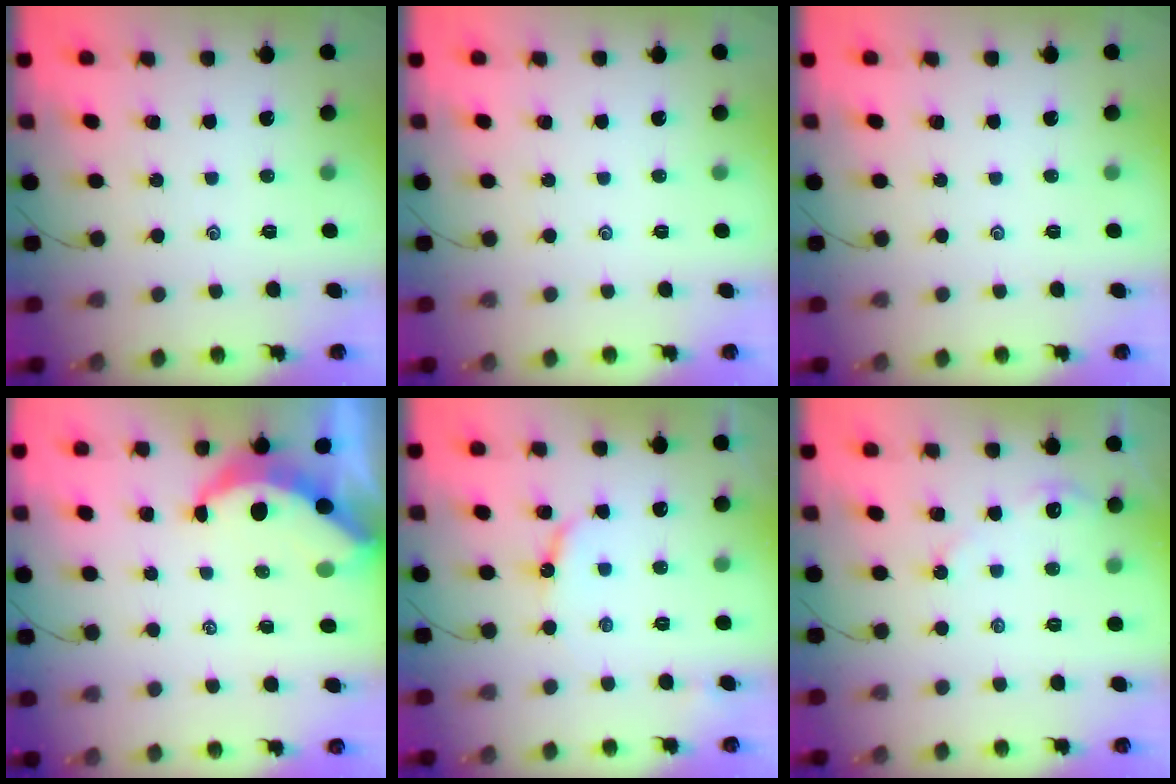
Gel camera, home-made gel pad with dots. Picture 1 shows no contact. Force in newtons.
{"total": 0.0}
{"total": 0.0}
{"total": 6.3, "press": 6.3, "slide": 0.2}
{"total": 5.3, "press": 5.3, "slide": 0.5}
{"total": 3.6, "press": 3.6, "slide": 0.3}